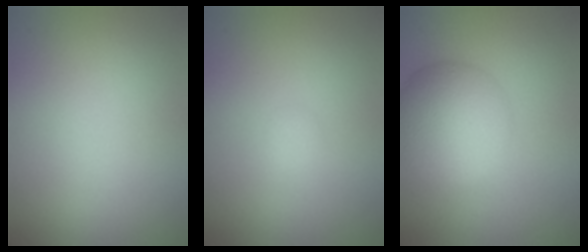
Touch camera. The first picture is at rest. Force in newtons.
{"total": 0.6, "press": 0.6, "slide": 0.0}
{"total": 6.5, "press": 6.5, "slide": 0.1}